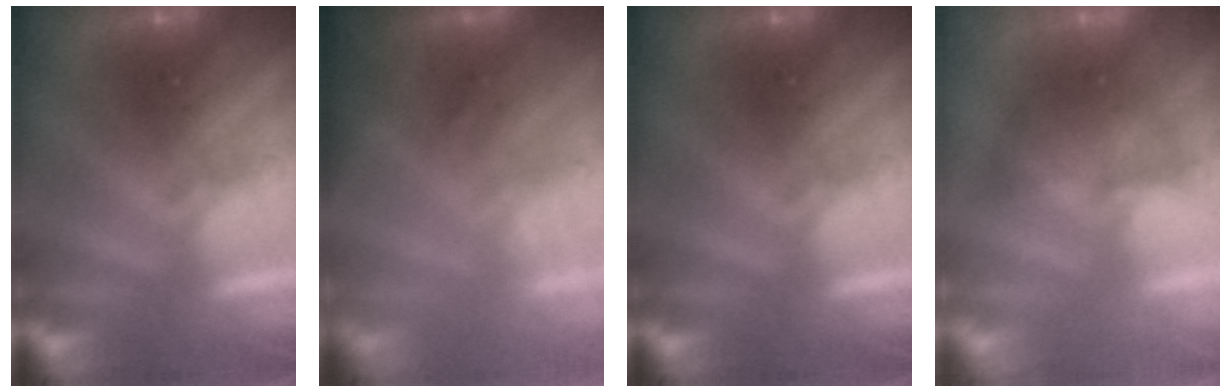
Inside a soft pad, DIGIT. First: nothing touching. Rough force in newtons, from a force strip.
{"total": 2.7}
{"total": 0.0}
{"total": 2.2}